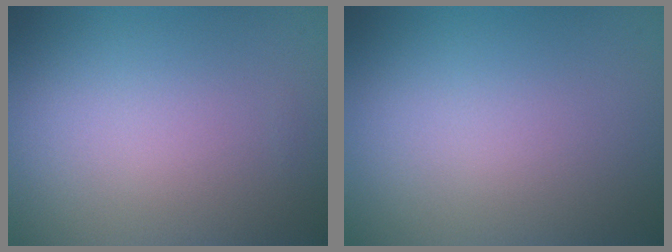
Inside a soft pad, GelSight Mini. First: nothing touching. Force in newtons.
{"total": 0.0}